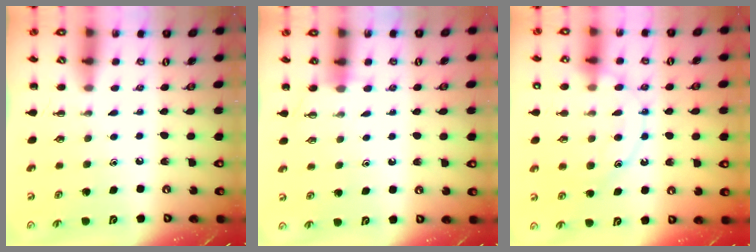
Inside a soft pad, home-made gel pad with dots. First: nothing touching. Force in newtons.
{"total": 3.0, "press": 2.9, "slide": 0.9}
{"total": 13.9, "press": 13.9, "slide": 0.8}